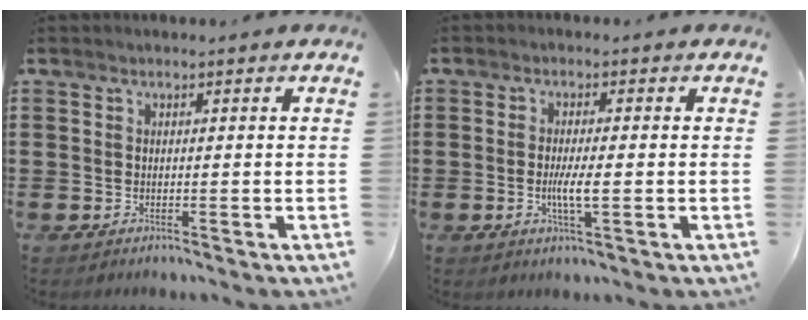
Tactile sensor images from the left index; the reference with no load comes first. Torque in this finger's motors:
{"motor_torque": [0.47, 0.09, 0.35, 0.08]}